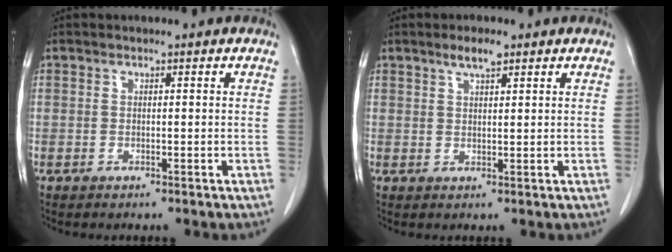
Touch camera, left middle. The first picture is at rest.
{"total": 2.8, "force": [1.9, 0.5, 1.9], "torque": [-0.040, 0.003, 0.034]}